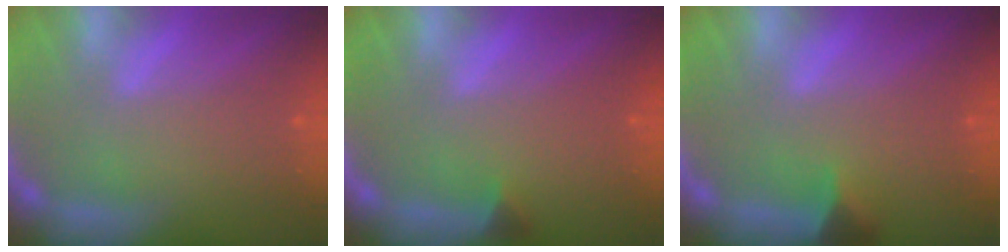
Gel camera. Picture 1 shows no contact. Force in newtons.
{"total": 0.9}
{"total": 1.9}